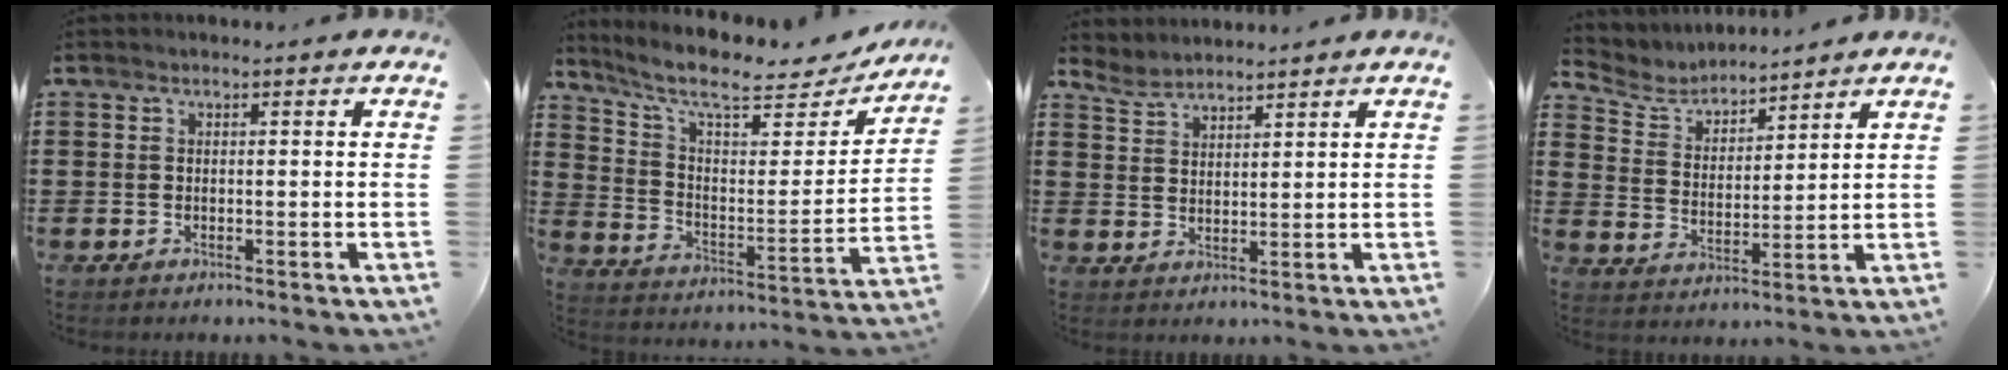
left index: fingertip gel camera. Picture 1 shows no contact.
{"total": 9.7, "force": [7.8, 2.3, 5.3], "torque": [-0.120, -0.045, 0.130]}
{"total": 3.1, "force": [3.1, 0.7, 0.0], "torque": [-0.012, -0.007, 0.058]}
{"total": 5.0, "force": [4.8, 1.1, 0.4], "torque": [-0.036, -0.027, 0.083]}